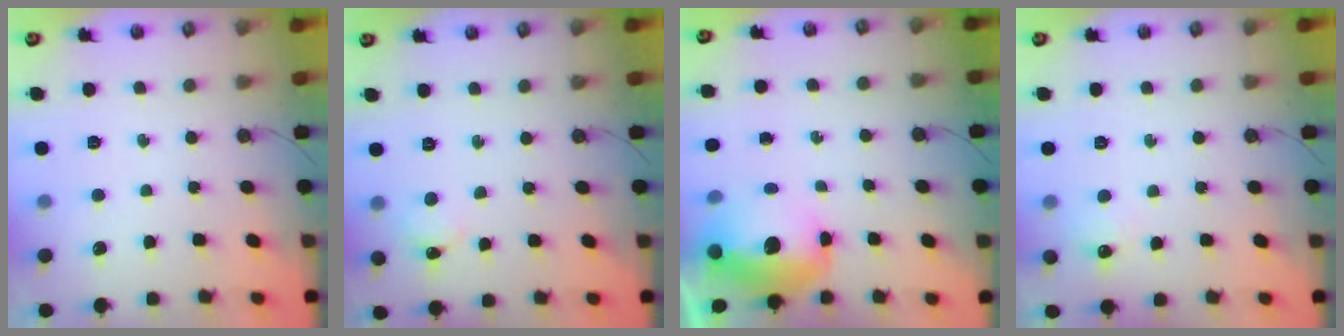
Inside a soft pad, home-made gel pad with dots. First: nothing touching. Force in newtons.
{"total": 2.2, "press": 2.2, "slide": 0.3}
{"total": 13.7, "press": 13.7, "slide": 1.2}
{"total": 5.3, "press": 5.3, "slide": 0.7}